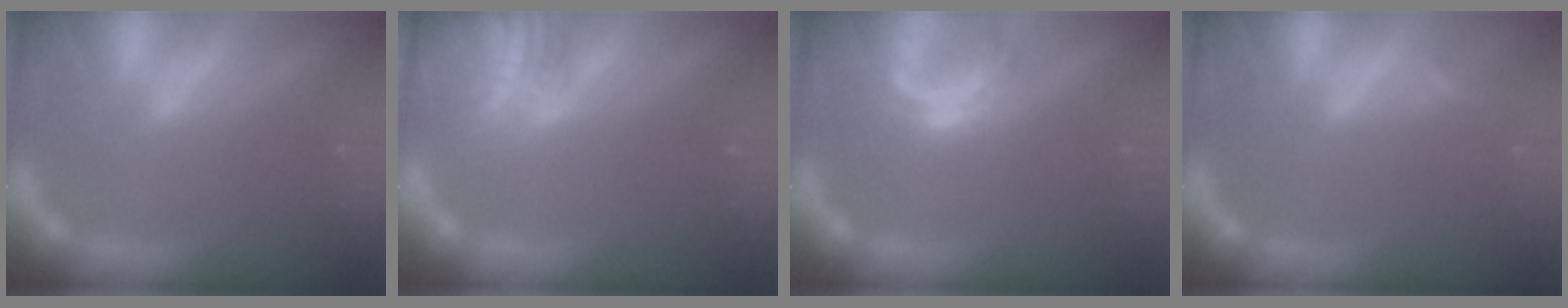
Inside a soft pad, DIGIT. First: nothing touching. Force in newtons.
{"total": 6.6}
{"total": 2.5}
{"total": 0.9}